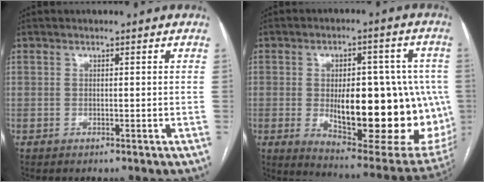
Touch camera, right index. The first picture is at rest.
{"total": 22.9, "force": [-1.9, 9.1, 20.9], "torque": [-0.235, 0.006, 0.006]}